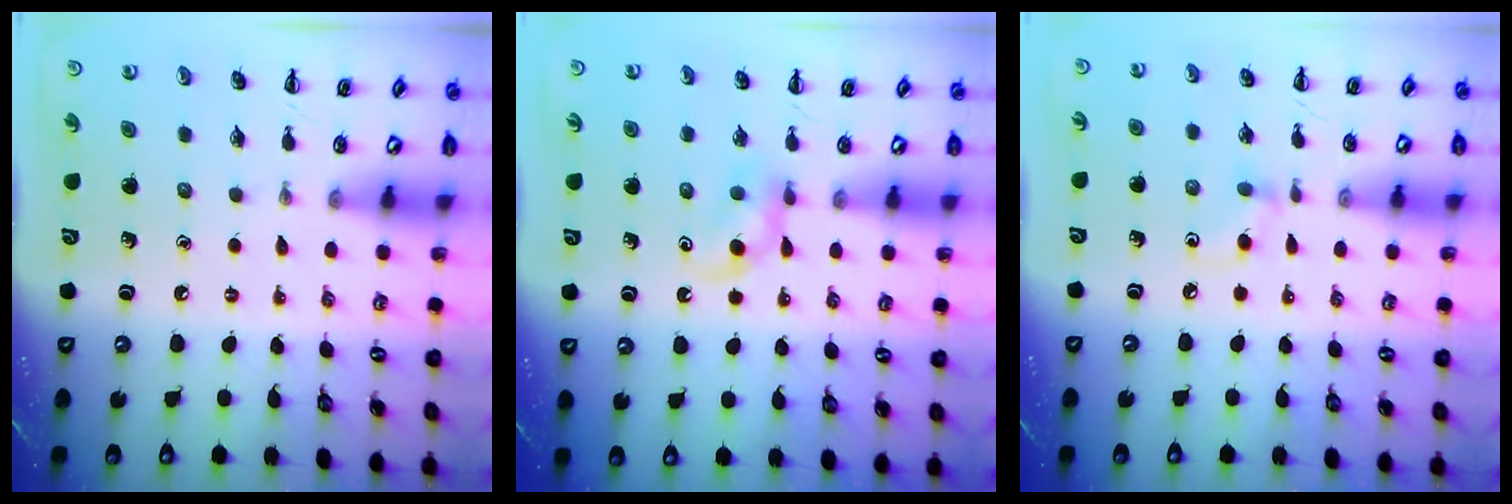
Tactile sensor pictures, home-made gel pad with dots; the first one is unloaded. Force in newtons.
{"total": 3.8, "press": 3.5, "slide": 1.6}
{"total": 4.8, "press": 4.4, "slide": 2.0}